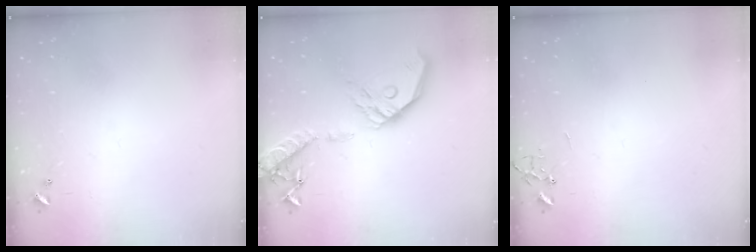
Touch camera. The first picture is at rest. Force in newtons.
{"total": 20.0, "press": 19.7, "slide": 3.5}
{"total": 0.0}